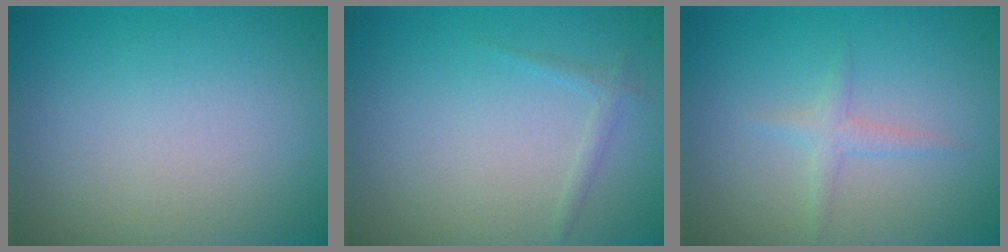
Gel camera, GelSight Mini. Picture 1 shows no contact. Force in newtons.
{"total": 0.9, "press": 0.9, "slide": 0.1}
{"total": 1.3, "press": 1.3, "slide": 0.0}